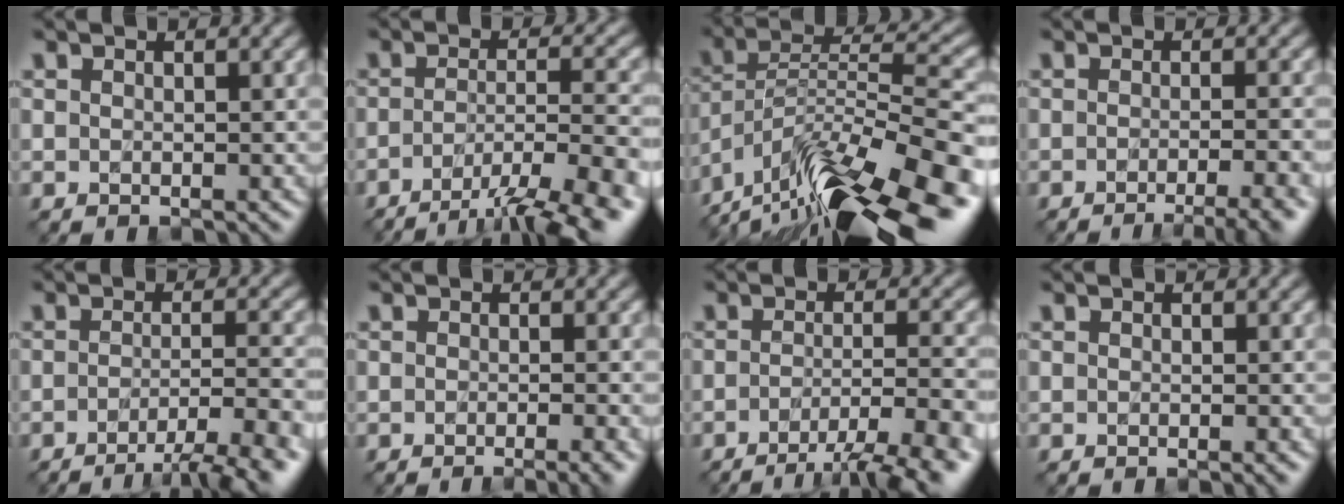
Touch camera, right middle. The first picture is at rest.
{"total": 9.8, "force": [-6.0, 2.5, 7.4], "torque": [-0.107, -0.004, -0.086]}
{"total": 15.7, "force": [-10.9, 4.5, 10.4], "torque": [-0.198, 0.015, -0.179]}
{"total": 5.7, "force": [-3.2, 1.4, 4.5], "torque": [-0.043, -0.001, -0.040]}
{"total": 7.2, "force": [-4.3, 1.7, 5.6], "torque": [-0.069, -0.002, -0.060]}
{"total": 3.7, "force": [-1.7, 1.0, 3.1], "torque": [-0.025, 0.000, -0.023]}
{"total": 8.3, "force": [-5.0, 1.9, 6.3], "torque": [-0.081, -0.002, -0.072]}
{"total": 0.9, "force": [-0.4, 0.2, 0.8], "torque": [-0.008, -0.002, -0.007]}